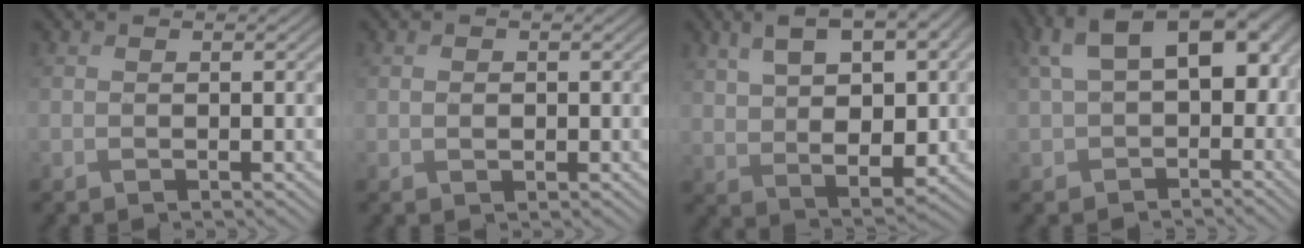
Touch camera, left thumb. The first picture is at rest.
{"total": 0.8, "force": [-0.2, 0.7, 0.2], "torque": [-0.006, -0.004, -0.002]}
{"total": 12.6, "force": [3.1, 6.7, 10.3], "torque": [-0.204, -0.014, 0.070]}
{"total": 11.8, "force": [1.3, 8.1, 8.5], "torque": [-0.165, -0.014, 0.032]}